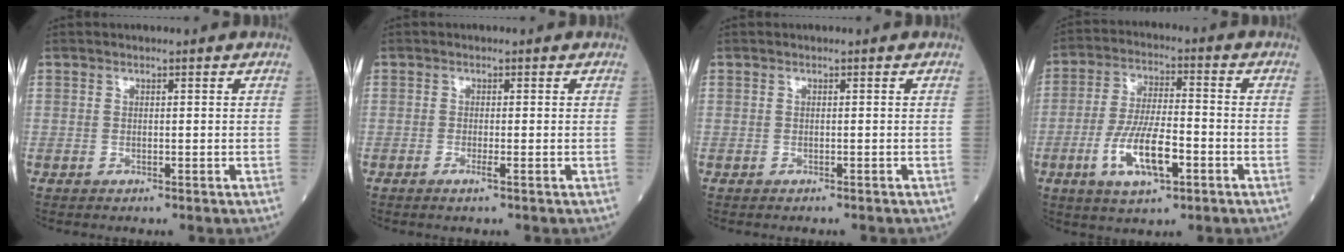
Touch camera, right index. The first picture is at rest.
{"total": 1.3, "force": [-0.6, -0.2, 1.1], "torque": [-0.021, -0.002, -0.013]}
{"total": 0.5, "force": [-0.5, 0.0, 0.1], "torque": [-0.003, 0.000, -0.009]}
{"total": 10.5, "force": [-3.9, 2.9, 9.3], "torque": [-0.188, -0.004, -0.068]}